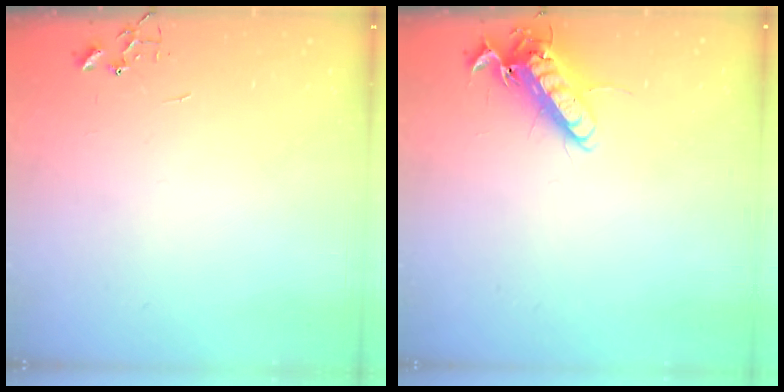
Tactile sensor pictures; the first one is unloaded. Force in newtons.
{"total": 12.8, "press": 12.7, "slide": 1.8}